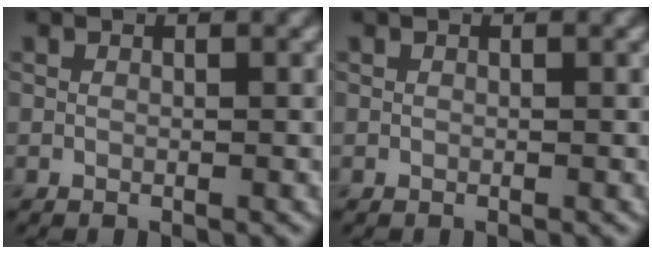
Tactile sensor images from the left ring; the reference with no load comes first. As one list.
[{"total": 0.0}]